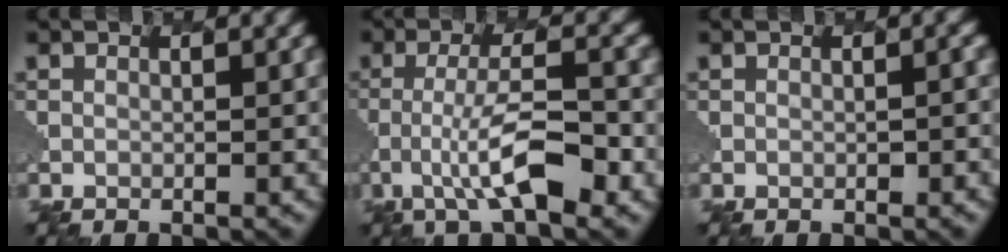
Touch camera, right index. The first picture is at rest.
{"total": 2.7, "force": [-1.4, -0.6, 2.2], "torque": [-0.071, 0.024, -0.061]}
{"total": 1.5, "force": [-0.2, 0.9, 1.1], "torque": [-0.006, -0.001, 0.004]}